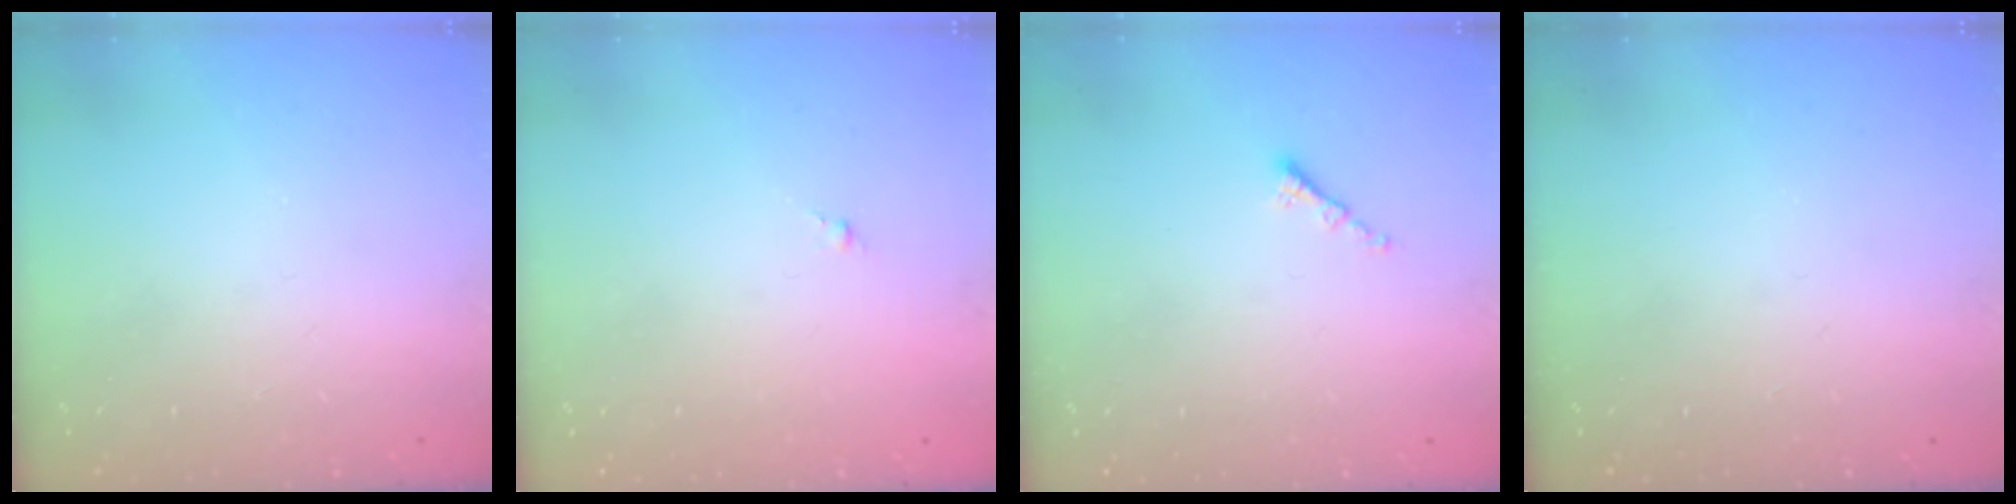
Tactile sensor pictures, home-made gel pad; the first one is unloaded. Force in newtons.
{"total": 0.0}
{"total": 1.3, "press": 1.2, "slide": 0.5}
{"total": 0.0}